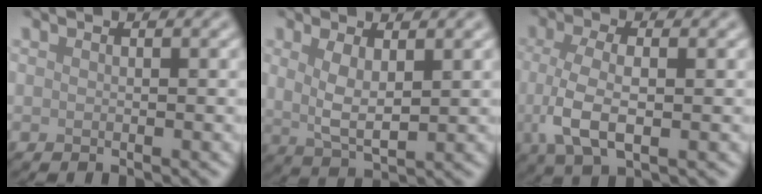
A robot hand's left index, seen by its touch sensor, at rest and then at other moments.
{"total": 3.4, "force": [1.1, 1.3, 2.9], "torque": [-0.065, -0.006, 0.025]}
{"total": 5.0, "force": [-0.4, 2.2, 4.4], "torque": [-0.102, -0.006, -0.009]}